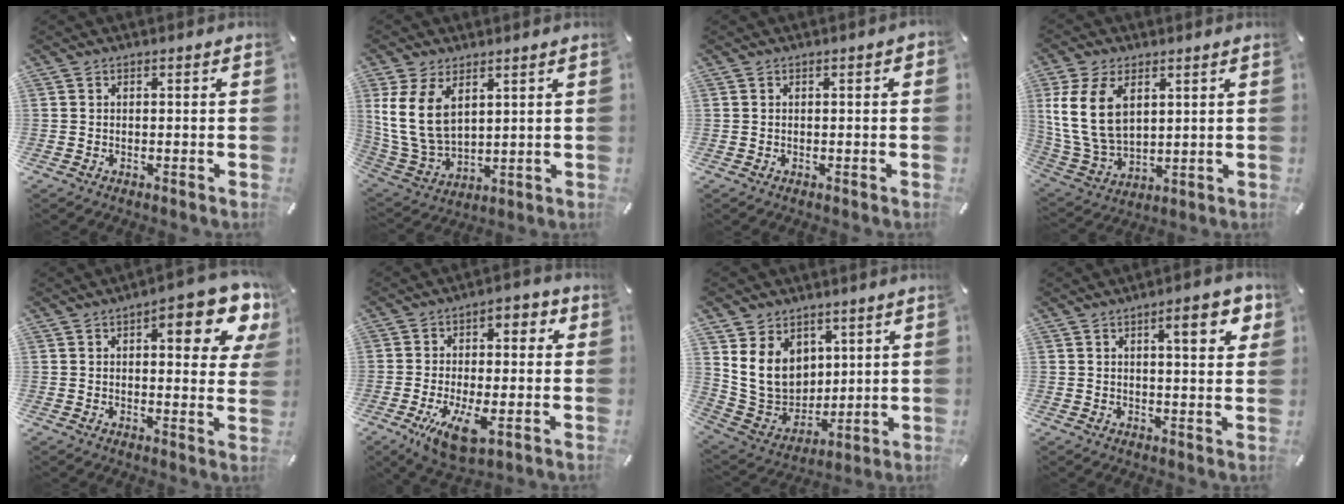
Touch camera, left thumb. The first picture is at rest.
{"total": 11.5, "force": [4.7, 7.4, 7.5], "torque": [-0.185, -0.020, 0.087]}
{"total": 0.9, "force": [-0.1, 0.1, 0.9], "torque": [-0.015, -0.001, -0.001]}
{"total": 13.2, "force": [4.6, 8.7, 8.8], "torque": [-0.216, -0.011, 0.082]}
{"total": 12.9, "force": [6.0, 5.0, 10.3], "torque": [-0.126, -0.034, 0.096]}
{"total": 14.0, "force": [-4.2, 6.9, 11.3], "torque": [-0.181, 0.005, -0.071]}
{"total": 13.0, "force": [4.5, 11.0, 5.3], "torque": [-0.126, -0.030, 0.093]}
{"total": 8.8, "force": [3.9, 2.4, 7.4], "torque": [-0.102, -0.011, 0.056]}